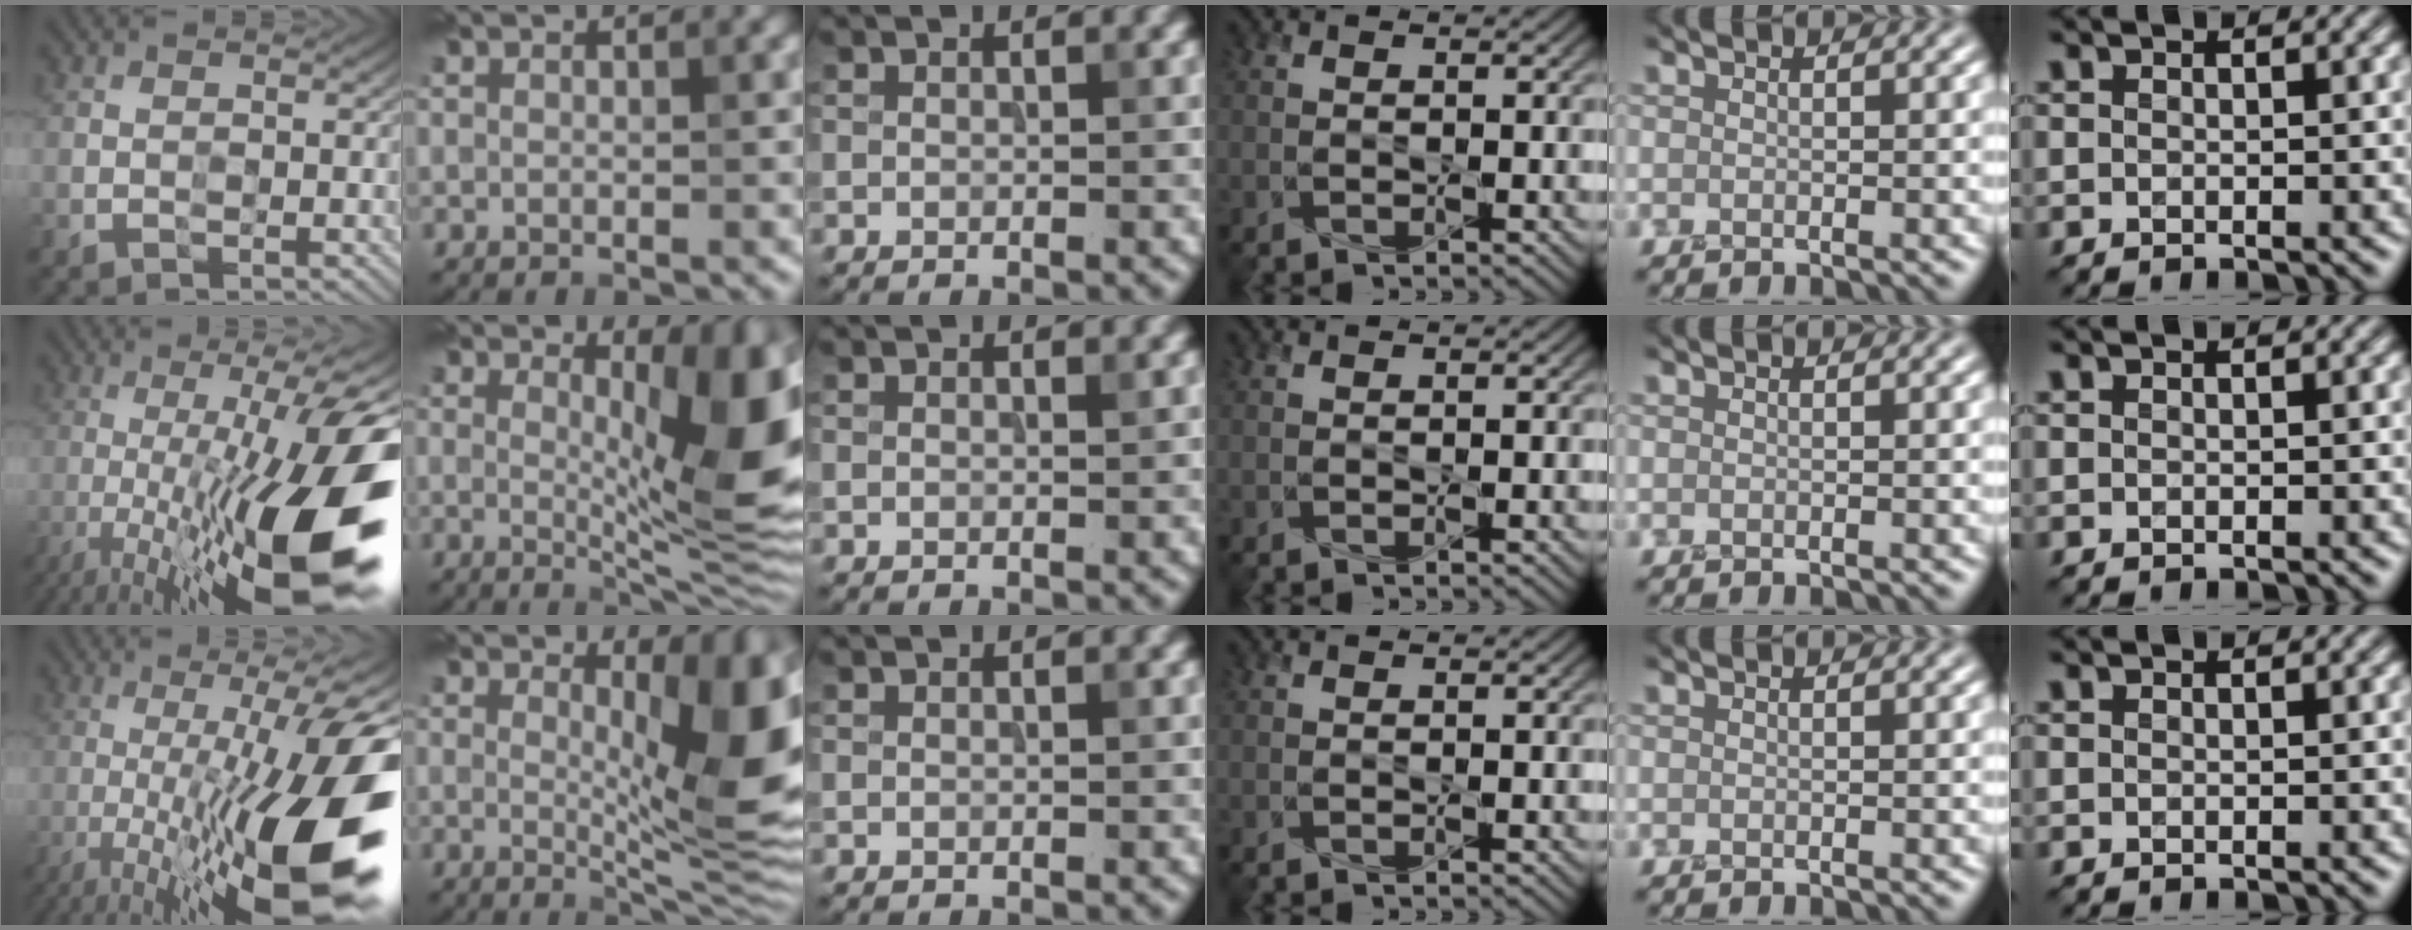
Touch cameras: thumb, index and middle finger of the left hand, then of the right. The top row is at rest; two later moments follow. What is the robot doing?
{"motion": "press", "object": "grip strengthener"}